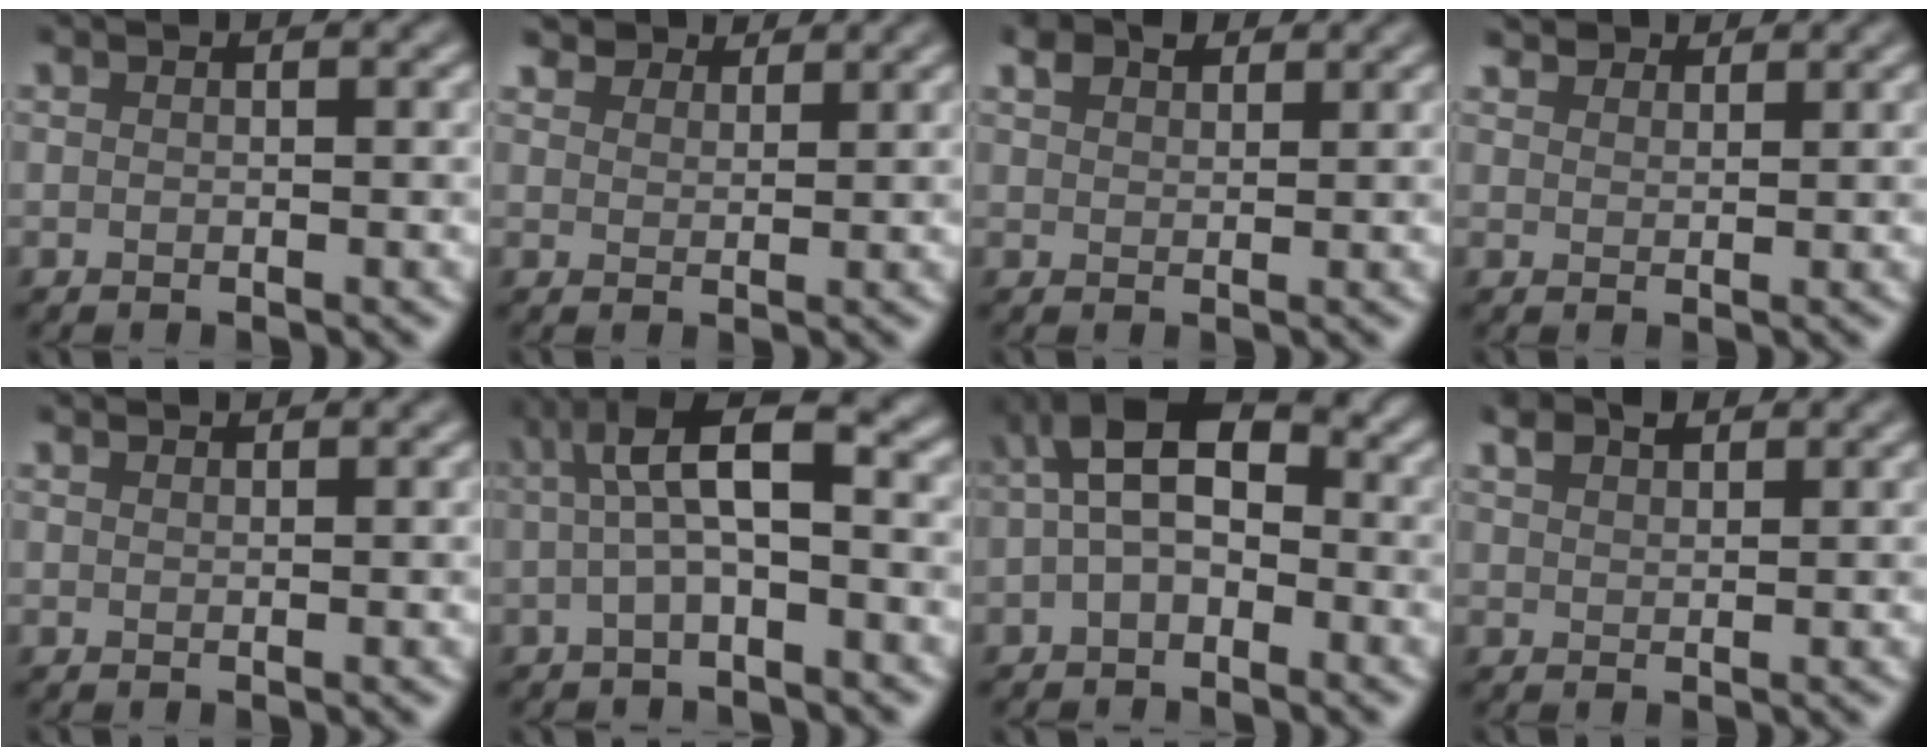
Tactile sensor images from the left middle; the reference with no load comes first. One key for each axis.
{"total": 3.7, "fx": 3.4, "fy": 1.4, "fz": 0.7, "tx": -0.023, "ty": -0.006, "tz": 0.067}
{"total": 2.3, "fx": 1.6, "fy": 1.3, "fz": 1.0, "tx": -0.021, "ty": 0.008, "tz": 0.032}
{"total": 2.9, "fx": 2.6, "fy": 1.1, "fz": 0.7, "tx": -0.017, "ty": -0.002, "tz": 0.052}
{"total": 1.5, "fx": 1.4, "fy": 0.1, "fz": 0.3, "tx": -0.009, "ty": 0.000, "tz": 0.017}
{"total": 5.7, "fx": 0.2, "fy": 1.6, "fz": 5.5, "tx": -0.101, "ty": 0.021, "tz": -0.006}
{"total": 5.9, "fx": -0.2, "fy": 3.5, "fz": 4.8, "tx": -0.084, "ty": 0.024, "tz": -0.020}
{"total": 2.5, "fx": 1.9, "fy": 1.1, "fz": 1.2, "tx": -0.024, "ty": 0.010, "tz": 0.038}